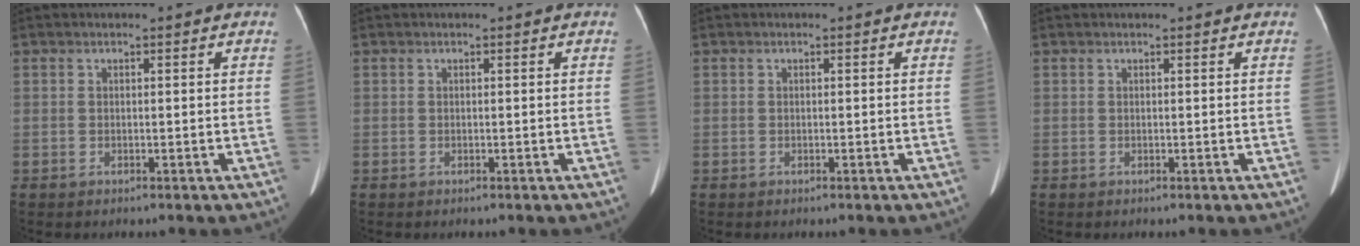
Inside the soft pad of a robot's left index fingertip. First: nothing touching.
{"total": 0.0}
{"total": 0.0}
{"total": 0.7, "force": [0.6, 0.0, 0.2], "torque": [-0.005, 0.005, 0.007]}